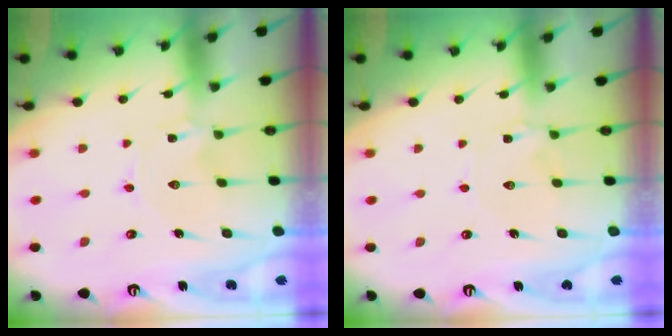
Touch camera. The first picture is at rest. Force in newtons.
{"total": 2.7, "press": 2.7, "slide": 0.5}